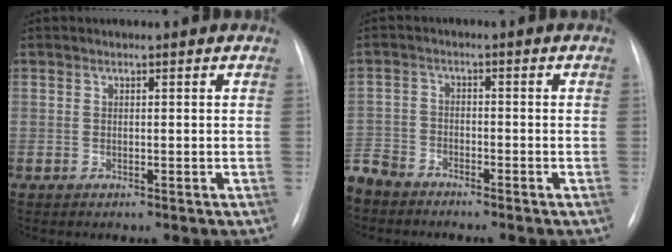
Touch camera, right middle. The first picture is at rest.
{"total": 6.5, "force": [-5.9, 2.6, 1.1], "torque": [-0.021, -0.013, -0.116]}